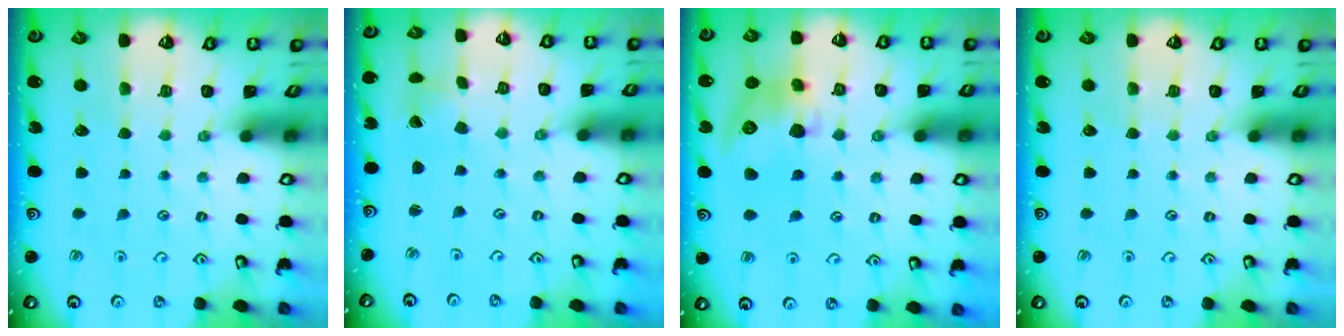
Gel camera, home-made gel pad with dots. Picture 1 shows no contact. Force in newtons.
{"total": 2.1, "press": 2.1, "slide": 0.3}
{"total": 16.3, "press": 16.2, "slide": 1.3}
{"total": 0.0}